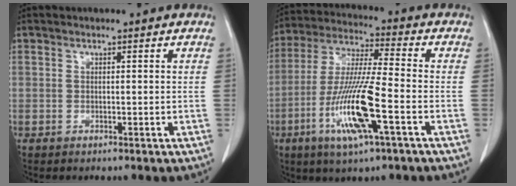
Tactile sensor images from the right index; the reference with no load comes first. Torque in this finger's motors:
{"motor_torque": [2.14, 0.00, 0.43, 0.14]}